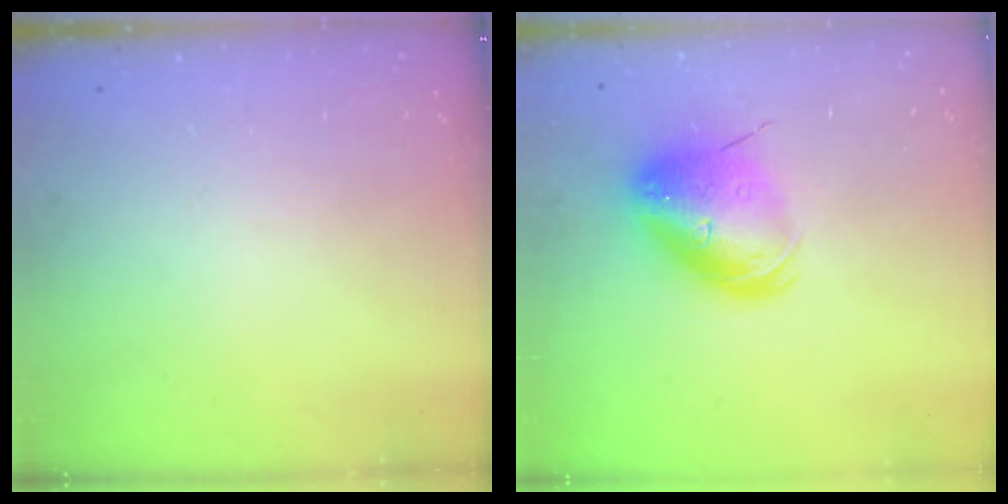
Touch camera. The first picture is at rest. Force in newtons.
{"total": 13.3, "press": 13.0, "slide": 2.5}